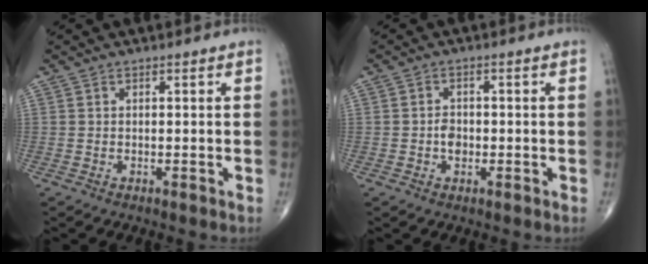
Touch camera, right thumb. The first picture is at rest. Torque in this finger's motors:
{"motor_torque": [0.11, 0.34, 0.06, -0.28, -0.01]}